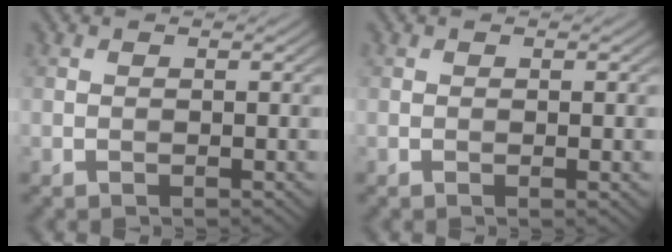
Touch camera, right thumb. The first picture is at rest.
{"total": 0.9, "force": [-0.1, 0.1, 0.9], "torque": [-0.015, -0.002, -0.002]}